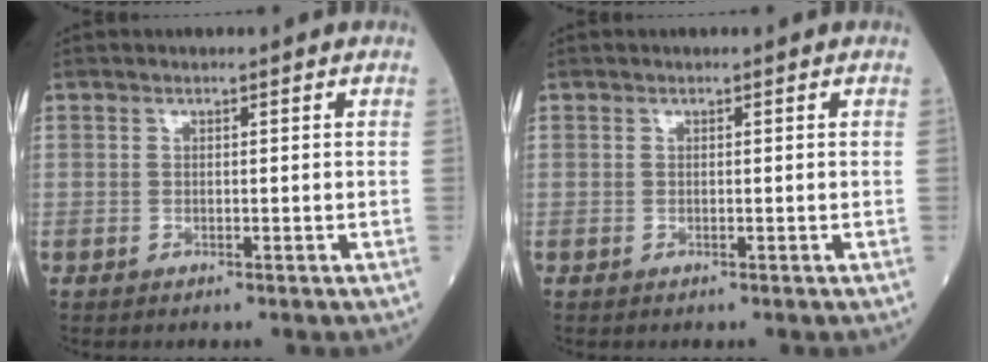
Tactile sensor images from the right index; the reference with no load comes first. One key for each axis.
{"total": 0.0}